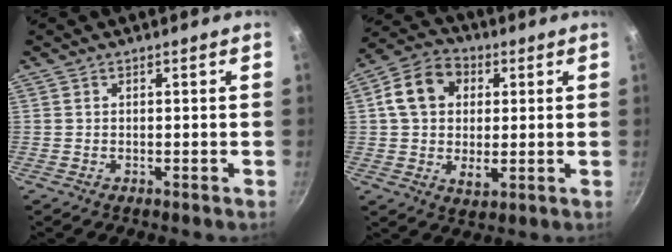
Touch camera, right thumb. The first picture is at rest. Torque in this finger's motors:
{"motor_torque": [-1.06, 1.37, 1.10, 0.10, 0.10]}